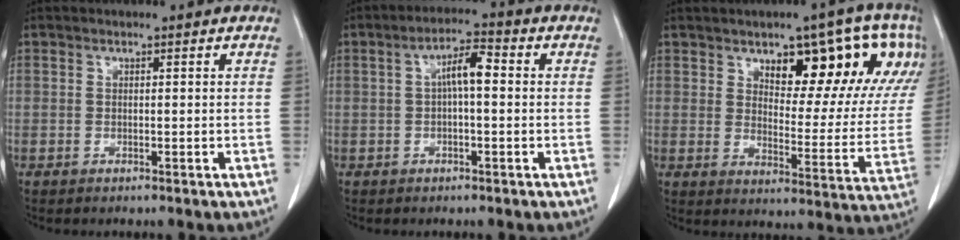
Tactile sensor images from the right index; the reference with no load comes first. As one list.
[{"total": 4.9, "force": [0.4, 1.2, 4.7], "torque": [-0.084, 0.018, 0.004]}, {"total": 18.4, "force": [9.8, 7.2, 13.8], "torque": [-0.161, 0.003, 0.132]}]